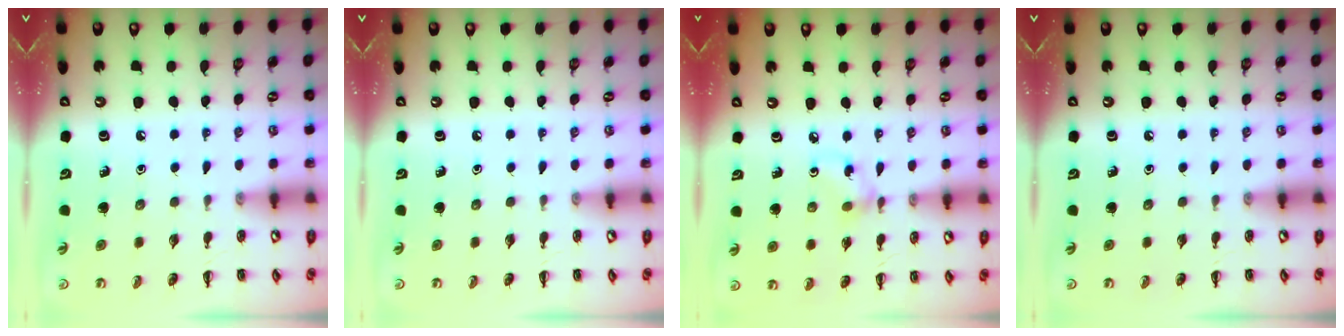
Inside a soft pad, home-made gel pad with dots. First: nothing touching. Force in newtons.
{"total": 0.0}
{"total": 4.0, "press": 3.8, "slide": 1.2}
{"total": 0.0}